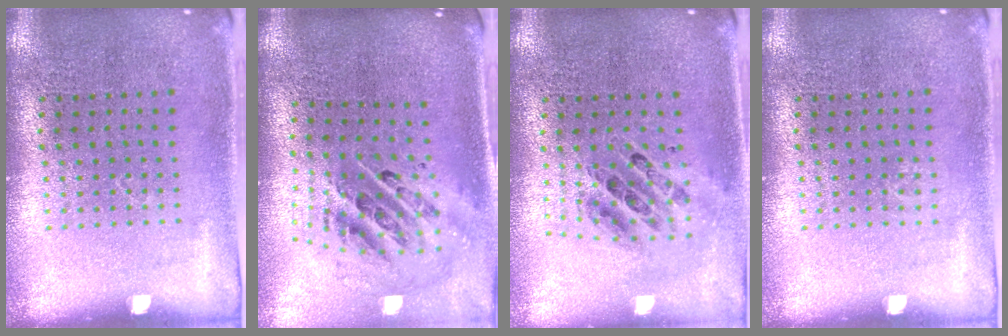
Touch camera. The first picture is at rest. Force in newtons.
{"total": 1.9, "press": 1.5, "slide": 1.2}
{"total": 0.7, "press": 0.7, "slide": 0.0}
{"total": 0.5, "press": 0.5, "slide": 0.2}